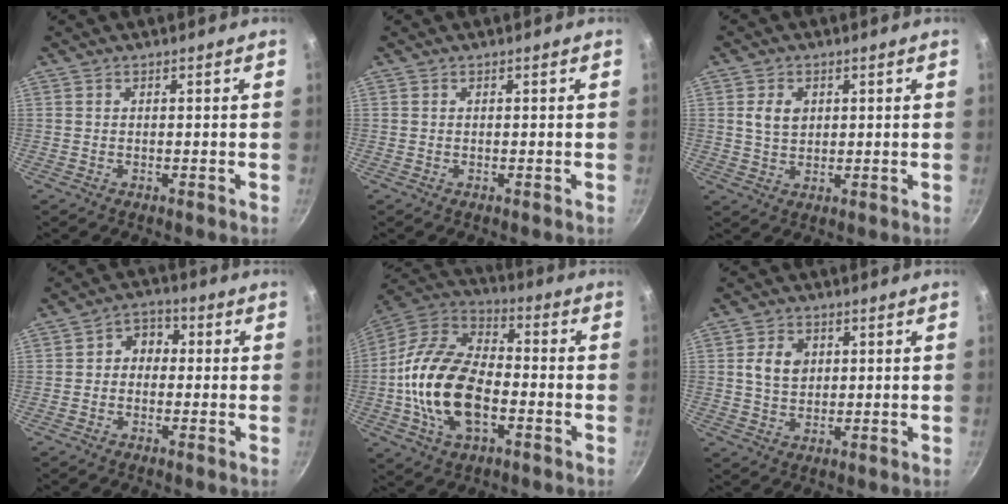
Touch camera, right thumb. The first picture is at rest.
{"total": 0.0}
{"total": 4.7, "force": [1.2, 3.5, 2.9], "torque": [-0.040, -0.004, 0.022]}
{"total": 5.0, "force": [-0.1, 4.2, 2.8], "torque": [-0.009, 0.015, -0.016]}
{"total": 19.8, "force": [-3.8, 11.6, 15.6], "torque": [-0.280, 0.034, -0.082]}
{"total": 5.8, "force": [1.2, 4.4, 3.5], "torque": [-0.047, -0.002, 0.021]}